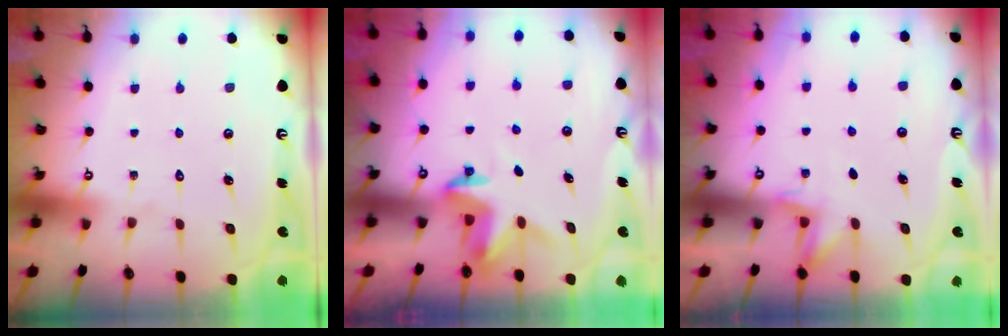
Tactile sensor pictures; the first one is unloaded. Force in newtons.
{"total": 3.4, "press": 3.4, "slide": 0.1}
{"total": 3.9, "press": 3.9, "slide": 0.4}